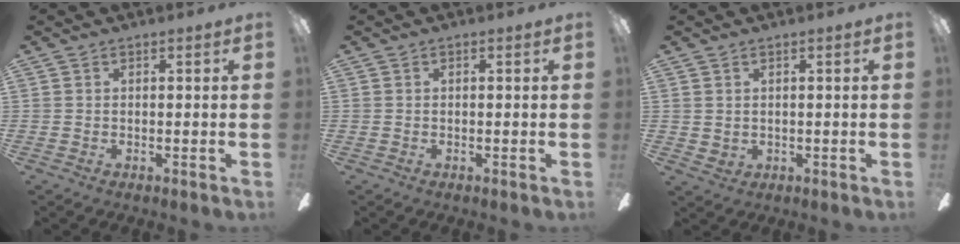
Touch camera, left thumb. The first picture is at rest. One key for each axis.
{"total": 0.0}
{"total": 1.7, "fx": 1.4, "fy": 1.0, "fz": 0.3, "tx": -0.007, "ty": -0.002, "tz": 0.025}